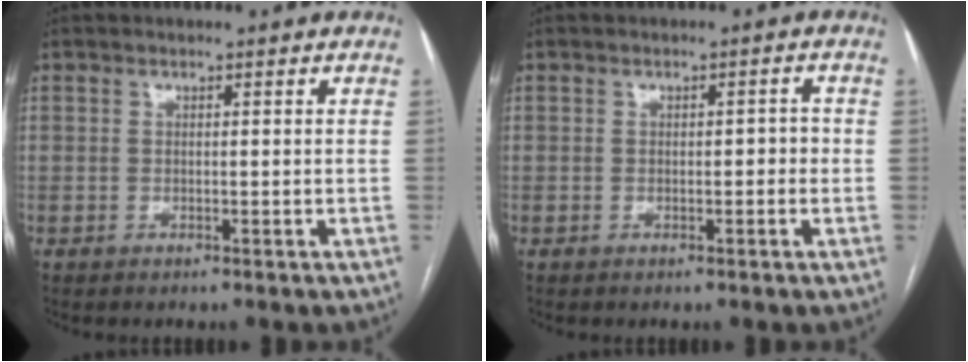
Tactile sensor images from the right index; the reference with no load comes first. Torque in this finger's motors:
{"motor_torque": [-0.10, 0.00, 0.01, 0.00]}